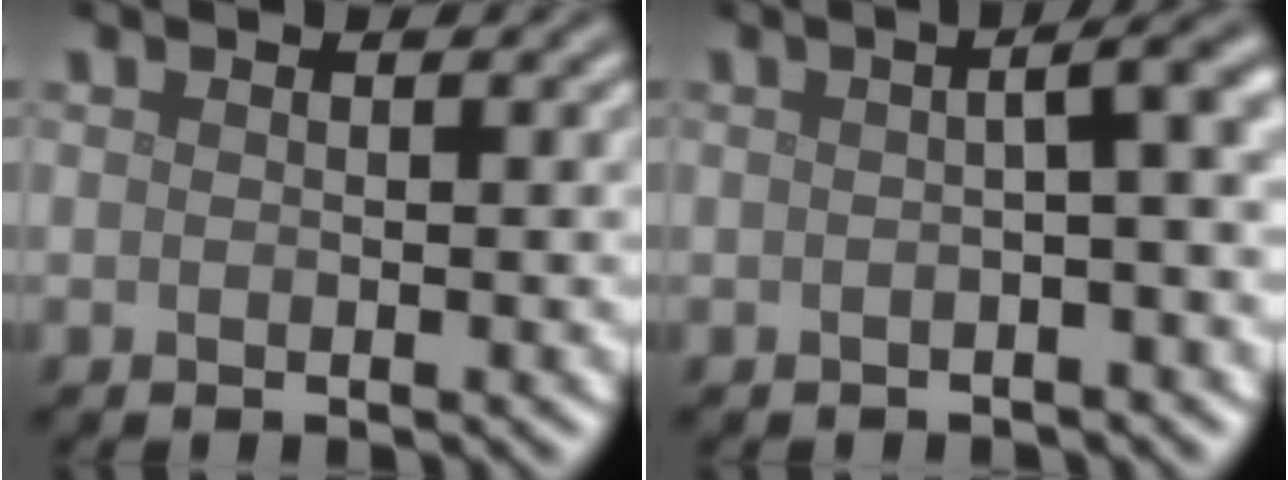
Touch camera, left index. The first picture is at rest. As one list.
[{"total": 4.7, "force": [0.3, 1.4, 4.5], "torque": [-0.039, 0.022, 0.002]}]